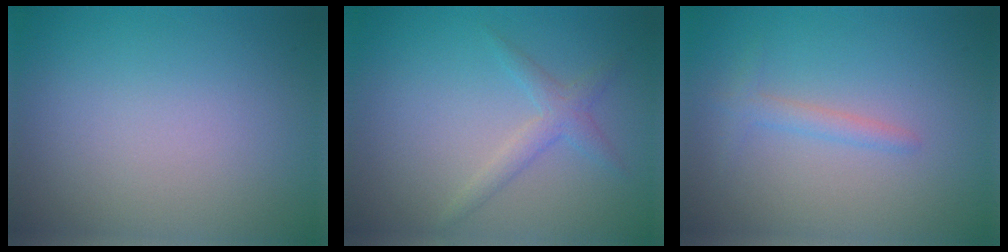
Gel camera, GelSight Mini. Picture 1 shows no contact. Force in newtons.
{"total": 2.0, "press": 2.0, "slide": 0.0}
{"total": 1.5, "press": 1.5, "slide": 0.1}